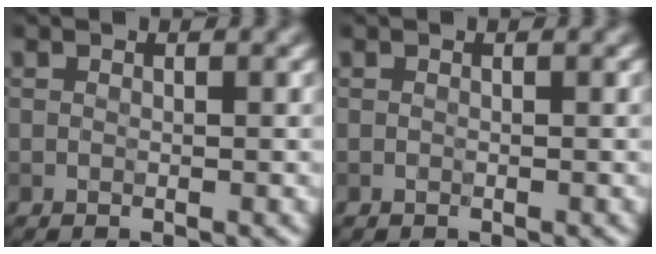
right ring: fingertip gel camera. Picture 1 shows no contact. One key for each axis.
{"total": 0.0}